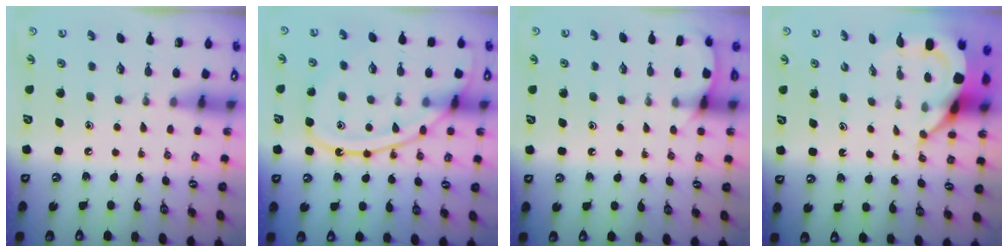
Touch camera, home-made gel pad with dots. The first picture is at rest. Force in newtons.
{"total": 14.5, "press": 14.4, "slide": 1.4}
{"total": 5.2, "press": 5.2, "slide": 0.6}
{"total": 4.6, "press": 4.6, "slide": 0.5}